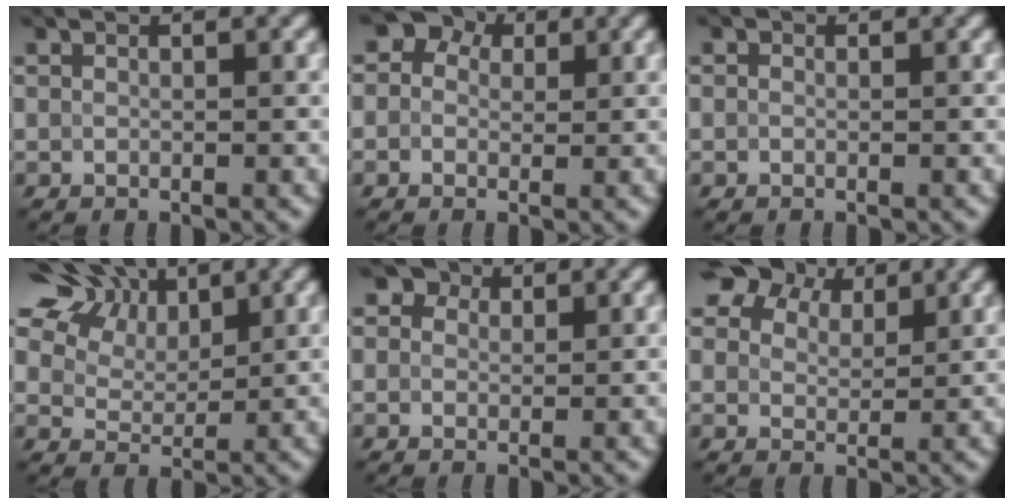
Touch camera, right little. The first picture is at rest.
{"total": 10.0, "force": [3.8, 8.3, 4.1], "torque": [-0.123, 0.040, 0.033]}
{"total": 1.0, "force": [0.5, 0.7, 0.4], "torque": [-0.008, 0.007, -0.003]}
{"total": 12.9, "force": [7.4, 7.9, 7.0], "torque": [-0.161, 0.036, 0.136]}
{"total": 6.0, "force": [3.2, 4.5, 2.5], "torque": [-0.078, 0.021, 0.030]}
{"total": 8.9, "force": [5.6, 5.4, 4.3], "torque": [-0.109, 0.015, 0.101]}